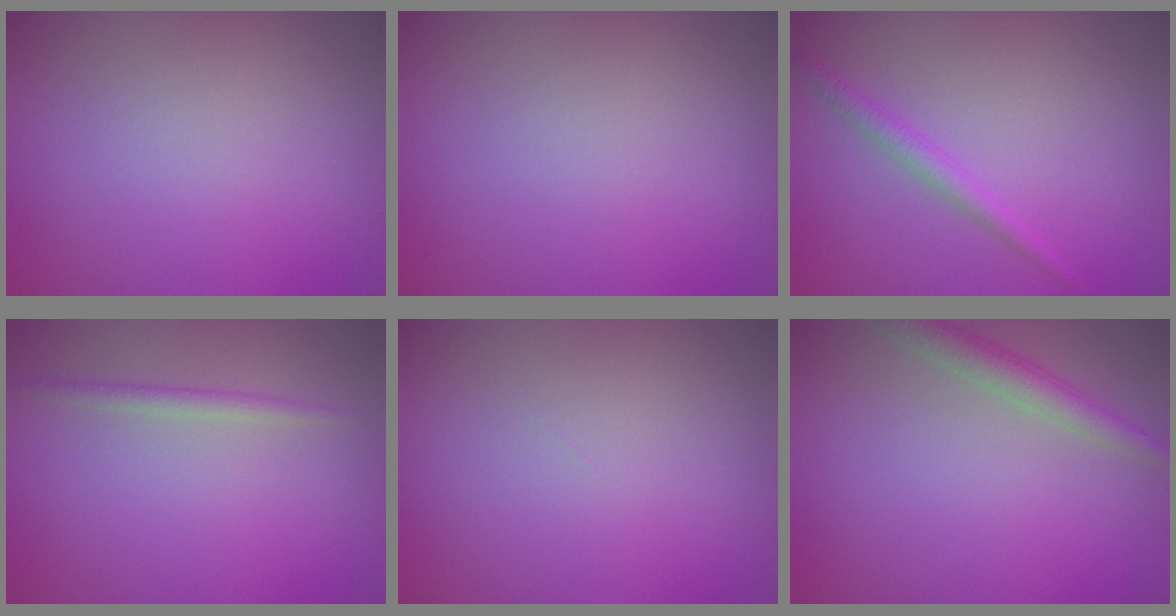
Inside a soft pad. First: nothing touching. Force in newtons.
{"total": 0.0}
{"total": 1.6, "press": 1.6, "slide": 0.1}
{"total": 1.2, "press": 1.2, "slide": 0.0}
{"total": 0.0}
{"total": 2.9, "press": 2.9, "slide": 0.1}